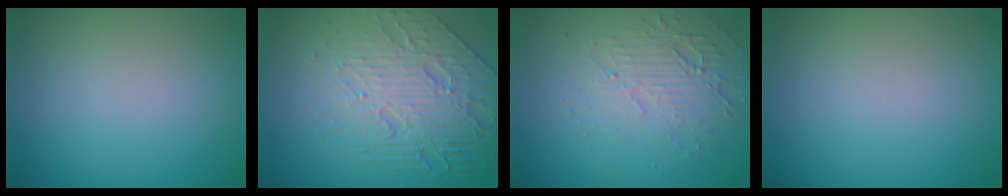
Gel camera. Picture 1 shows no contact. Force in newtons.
{"total": 8.4, "press": 5.7, "slide": 6.2}
{"total": 3.8, "press": 3.3, "slide": 1.8}
{"total": 0.0}